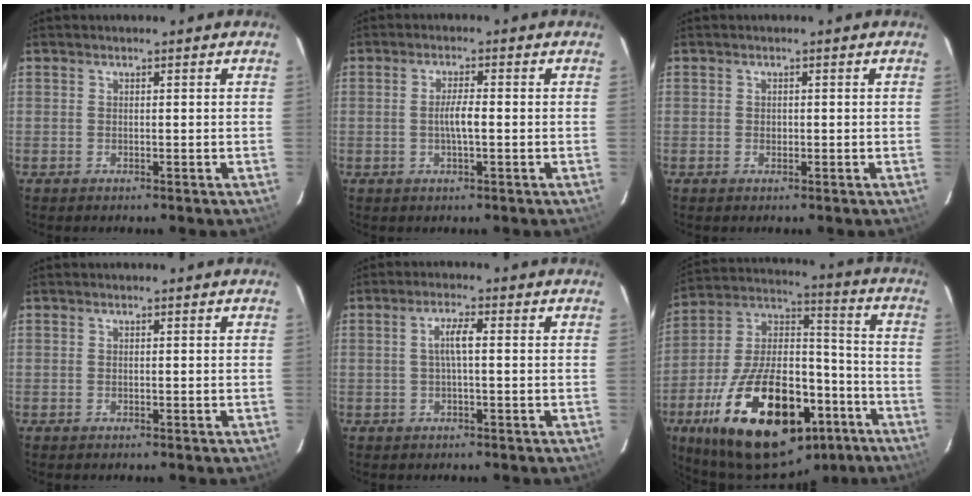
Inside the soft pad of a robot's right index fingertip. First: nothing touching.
{"total": 3.2, "force": [-0.5, 0.4, 3.2], "torque": [-0.059, 0.001, -0.009]}
{"total": 0.9, "force": [-0.1, 0.8, 0.4], "torque": [-0.004, 0.001, -0.001]}
{"total": 0.0}
{"total": 3.4, "force": [0.2, 0.4, 3.4], "torque": [-0.066, 0.005, 0.003]}
{"total": 31.5, "force": [-16.5, 15.4, 21.9], "torque": [-0.397, 0.010, -0.243]}